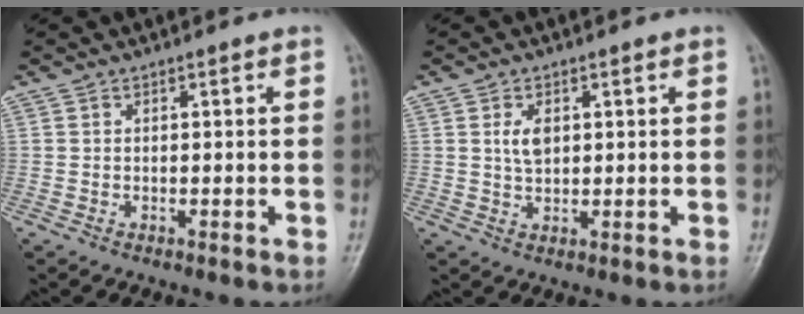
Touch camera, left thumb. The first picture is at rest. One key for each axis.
{"total": 3.6, "fx": 1.0, "fy": 2.1, "fz": 2.7, "tx": -0.043, "ty": -0.004, "tz": 0.021}